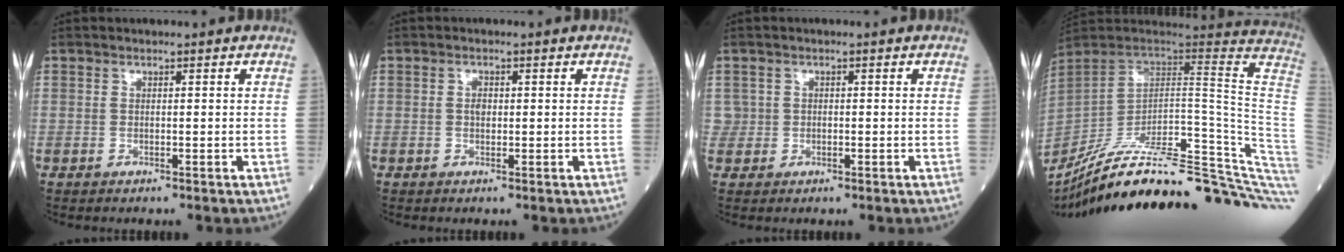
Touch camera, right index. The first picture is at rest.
{"total": 1.4, "force": [0.1, 0.9, 1.1], "torque": [-0.020, 0.001, 0.002]}
{"total": 1.8, "force": [0.1, 1.7, 0.1], "torque": [0.005, 0.004, 0.002]}
{"total": 36.8, "force": [-29.5, 2.8, 21.8], "torque": [-0.198, -0.041, -0.408]}